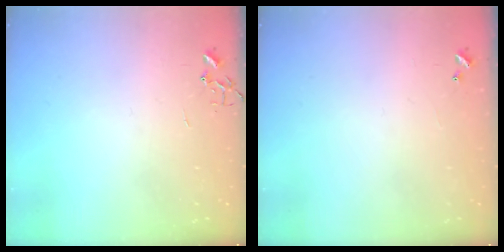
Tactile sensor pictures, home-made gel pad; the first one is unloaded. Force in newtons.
{"total": 3.7, "press": 3.6, "slide": 0.4}